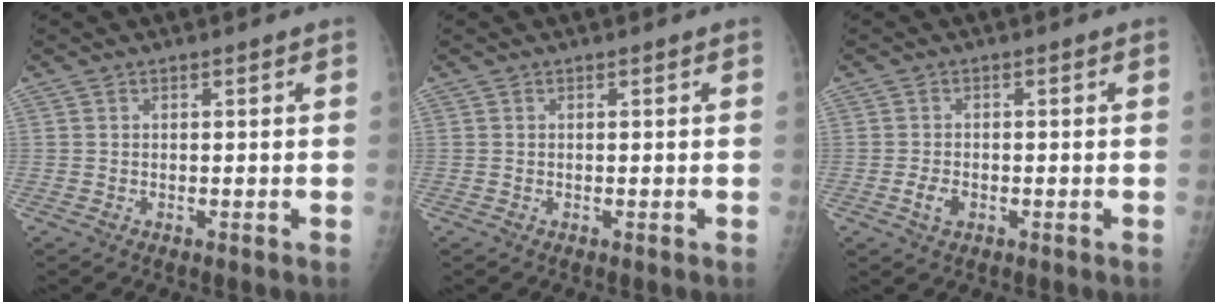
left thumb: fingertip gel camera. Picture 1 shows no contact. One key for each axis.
{"total": 0.0}
{"total": 2.7, "fx": -1.0, "fy": 1.8, "fz": 1.8, "tx": -0.032, "ty": 0.004, "tz": -0.017}